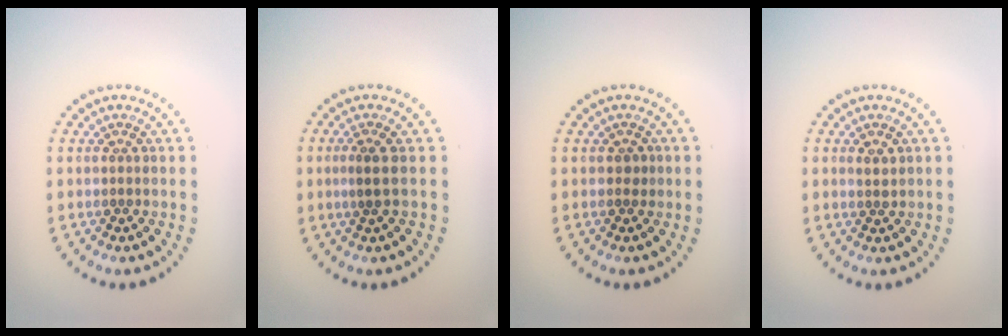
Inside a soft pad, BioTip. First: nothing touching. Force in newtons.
{"total": 1.6, "press": 1.4, "slide": 0.9}
{"total": 0.7, "press": 0.7, "slide": 0.3}
{"total": 1.2, "press": 1.0, "slide": 0.6}